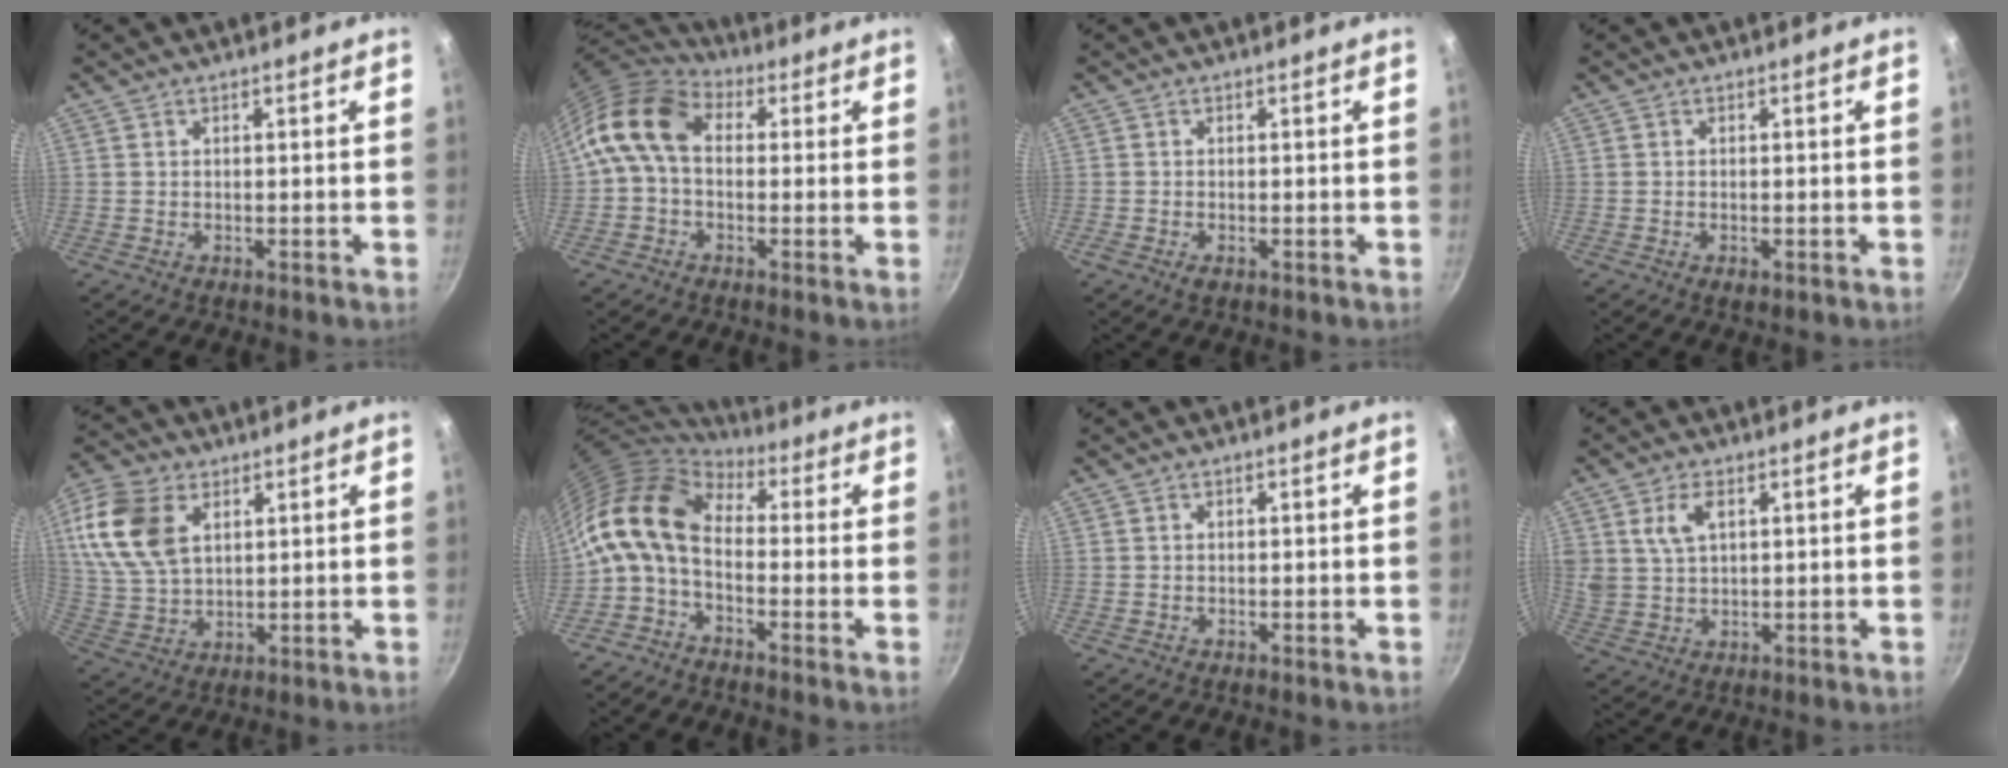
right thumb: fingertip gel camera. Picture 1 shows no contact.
{"total": 11.6, "force": [1.3, 8.1, 8.1], "torque": [-0.137, 0.026, 0.002]}
{"total": 1.4, "force": [-0.7, 0.7, 1.1], "torque": [-0.022, 0.000, -0.013]}
{"total": 1.5, "force": [-0.6, 0.7, 1.1], "torque": [-0.019, -0.001, -0.010]}
{"total": 14.2, "force": [4.8, 9.2, 9.8], "torque": [-0.183, -0.010, 0.096]}
{"total": 12.3, "force": [-0.7, 7.5, 9.7], "torque": [-0.180, 0.026, -0.034]}
{"total": 0.0}
{"total": 6.0, "force": [2.2, 3.6, 4.2], "torque": [-0.072, -0.003, 0.047]}